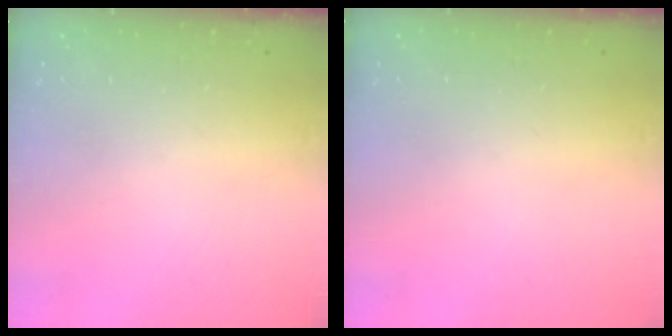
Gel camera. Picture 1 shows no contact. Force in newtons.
{"total": 0.0}